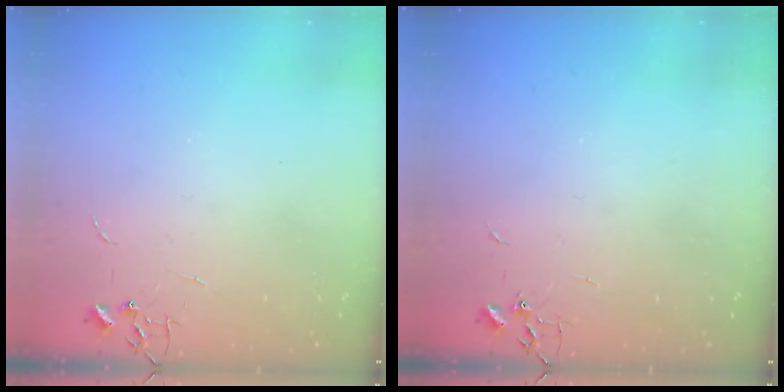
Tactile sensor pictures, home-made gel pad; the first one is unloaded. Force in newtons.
{"total": 2.3, "press": 2.3, "slide": 0.4}